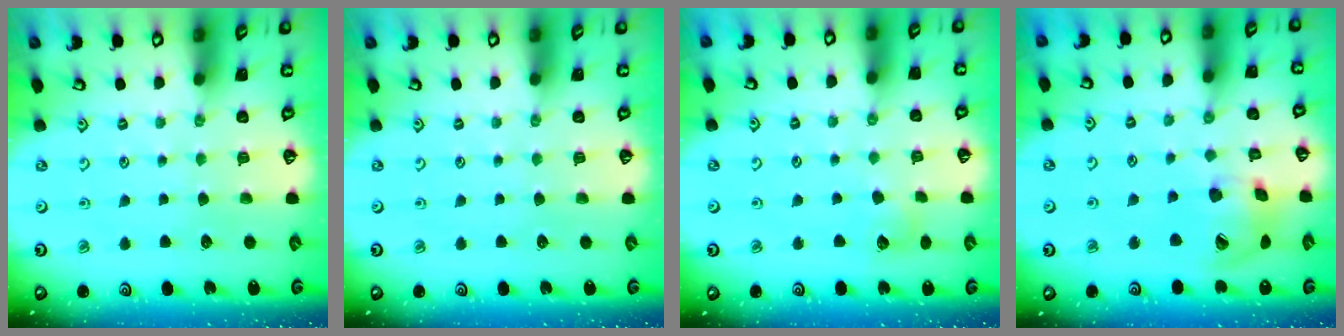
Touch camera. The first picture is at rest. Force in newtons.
{"total": 0.0}
{"total": 5.6, "press": 5.6, "slide": 0.6}
{"total": 13.8, "press": 13.6, "slide": 1.8}